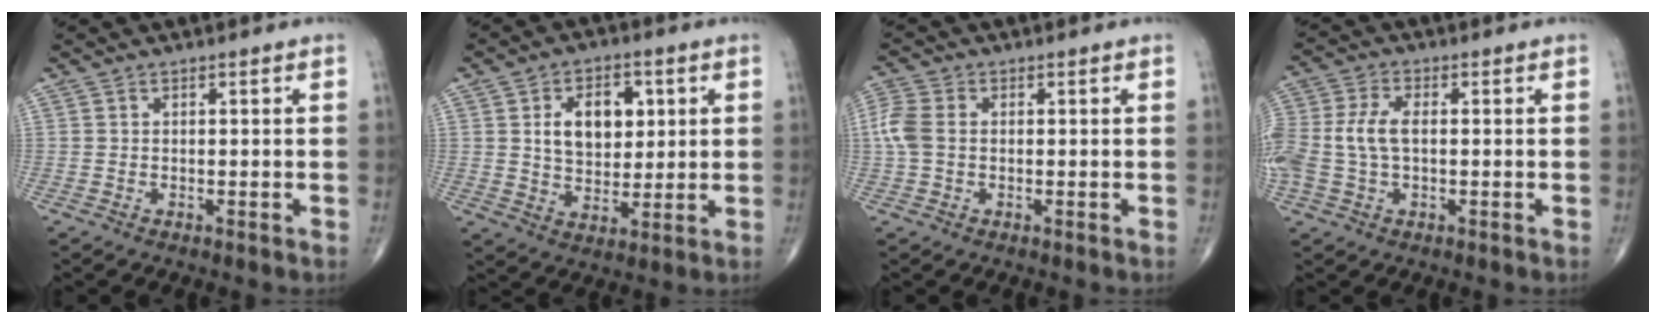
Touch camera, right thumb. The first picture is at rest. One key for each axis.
{"total": 10.7, "fx": 2.7, "fy": 7.0, "fz": 7.7, "tx": -0.087, "ty": -0.009, "tz": 0.049}
{"total": 5.1, "fx": 0.1, "fy": 3.6, "fz": 3.6, "tx": -0.104, "ty": 0.011, "tz": -0.005}
{"total": 9.6, "fx": 0.0, "fy": 5.7, "fz": 7.7, "tx": -0.196, "ty": 0.016, "tz": 0.000}